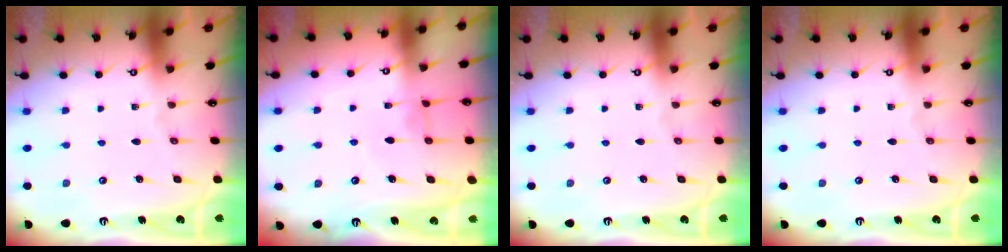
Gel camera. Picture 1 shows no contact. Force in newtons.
{"total": 1.0, "press": 0.7, "slide": 0.7}
{"total": 0.0}
{"total": 0.0}